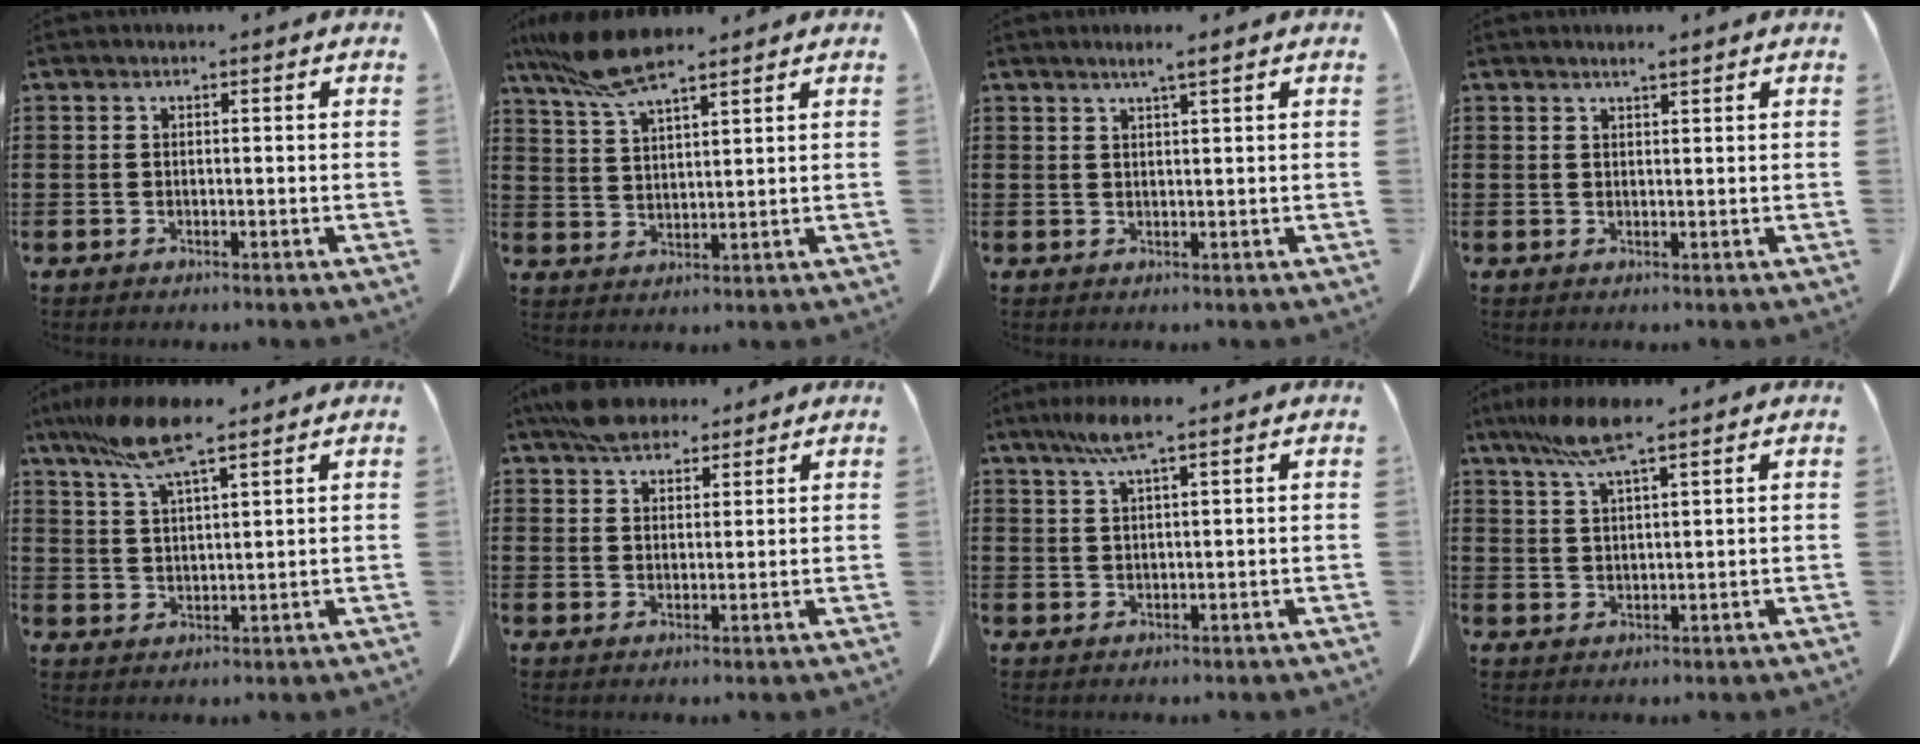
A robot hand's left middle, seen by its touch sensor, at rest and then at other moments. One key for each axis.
{"total": 8.1, "fx": 6.3, "fy": 1.4, "fz": 5.0, "tx": -0.121, "ty": -0.012, "tz": 0.114}
{"total": 1.9, "fx": 1.4, "fy": -0.3, "fz": 1.3, "tx": -0.025, "ty": -0.002, "tz": 0.026}
{"total": 1.5, "fx": 1.3, "fy": 0.0, "fz": 0.8, "tx": -0.017, "ty": -0.002, "tz": 0.024}
{"total": 9.3, "fx": 6.6, "fy": 1.4, "fz": 6.4, "tx": -0.141, "ty": -0.009, "tz": 0.119}
{"total": 5.6, "fx": 4.7, "fy": 2.3, "fz": 2.0, "tx": -0.043, "ty": -0.008, "tz": 0.090}
{"total": 5.1, "fx": 3.2, "fy": 0.5, "fz": 4.0, "tx": -0.085, "ty": 0.004, "tz": 0.055}
{"total": 7.4, "fx": 5.2, "fy": 0.8, "fz": 5.3, "tx": -0.116, "ty": -0.004, "tz": 0.093}